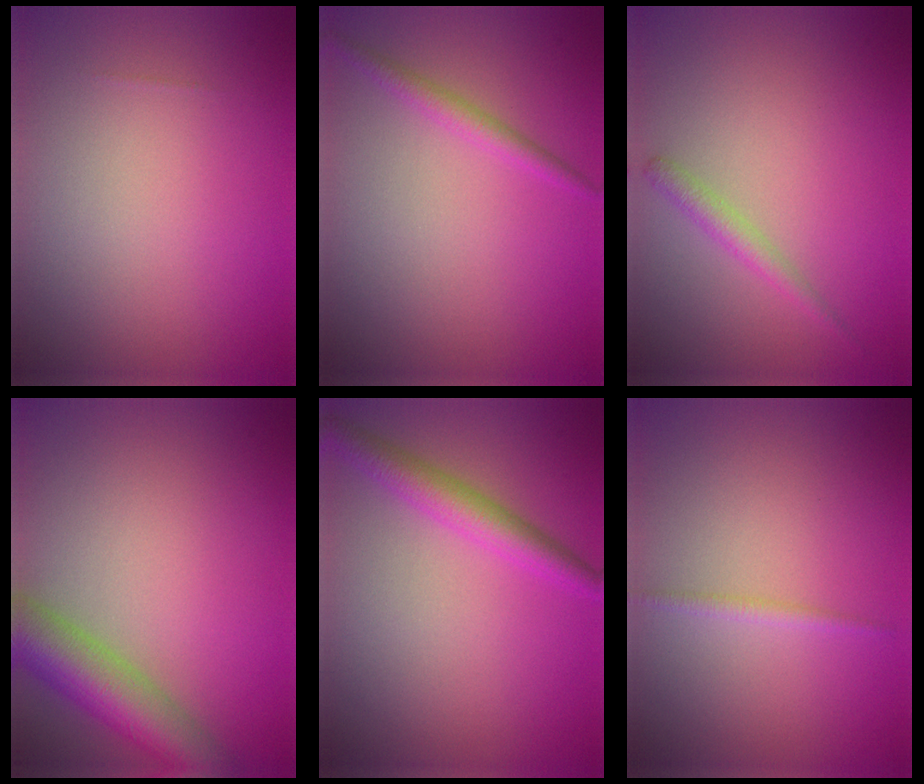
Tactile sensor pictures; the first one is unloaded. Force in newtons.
{"total": 1.6, "press": 1.6, "slide": 0.1}
{"total": 1.6, "press": 1.6, "slide": 0.0}
{"total": 6.9, "press": 6.9, "slide": 0.2}
{"total": 3.3, "press": 3.3, "slide": 0.1}
{"total": 0.9, "press": 0.9, "slide": 0.1}